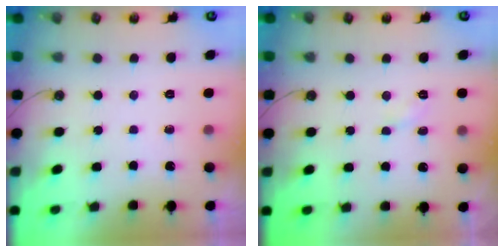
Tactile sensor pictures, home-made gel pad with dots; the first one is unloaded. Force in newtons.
{"total": 2.4, "press": 2.3, "slide": 0.4}